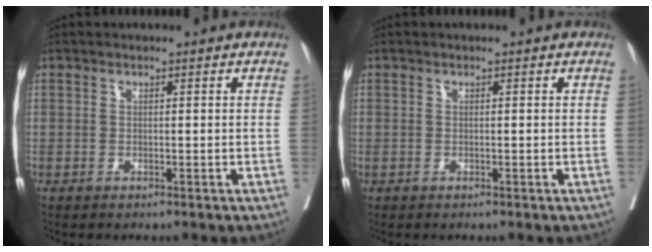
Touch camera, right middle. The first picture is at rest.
{"total": 0.0}